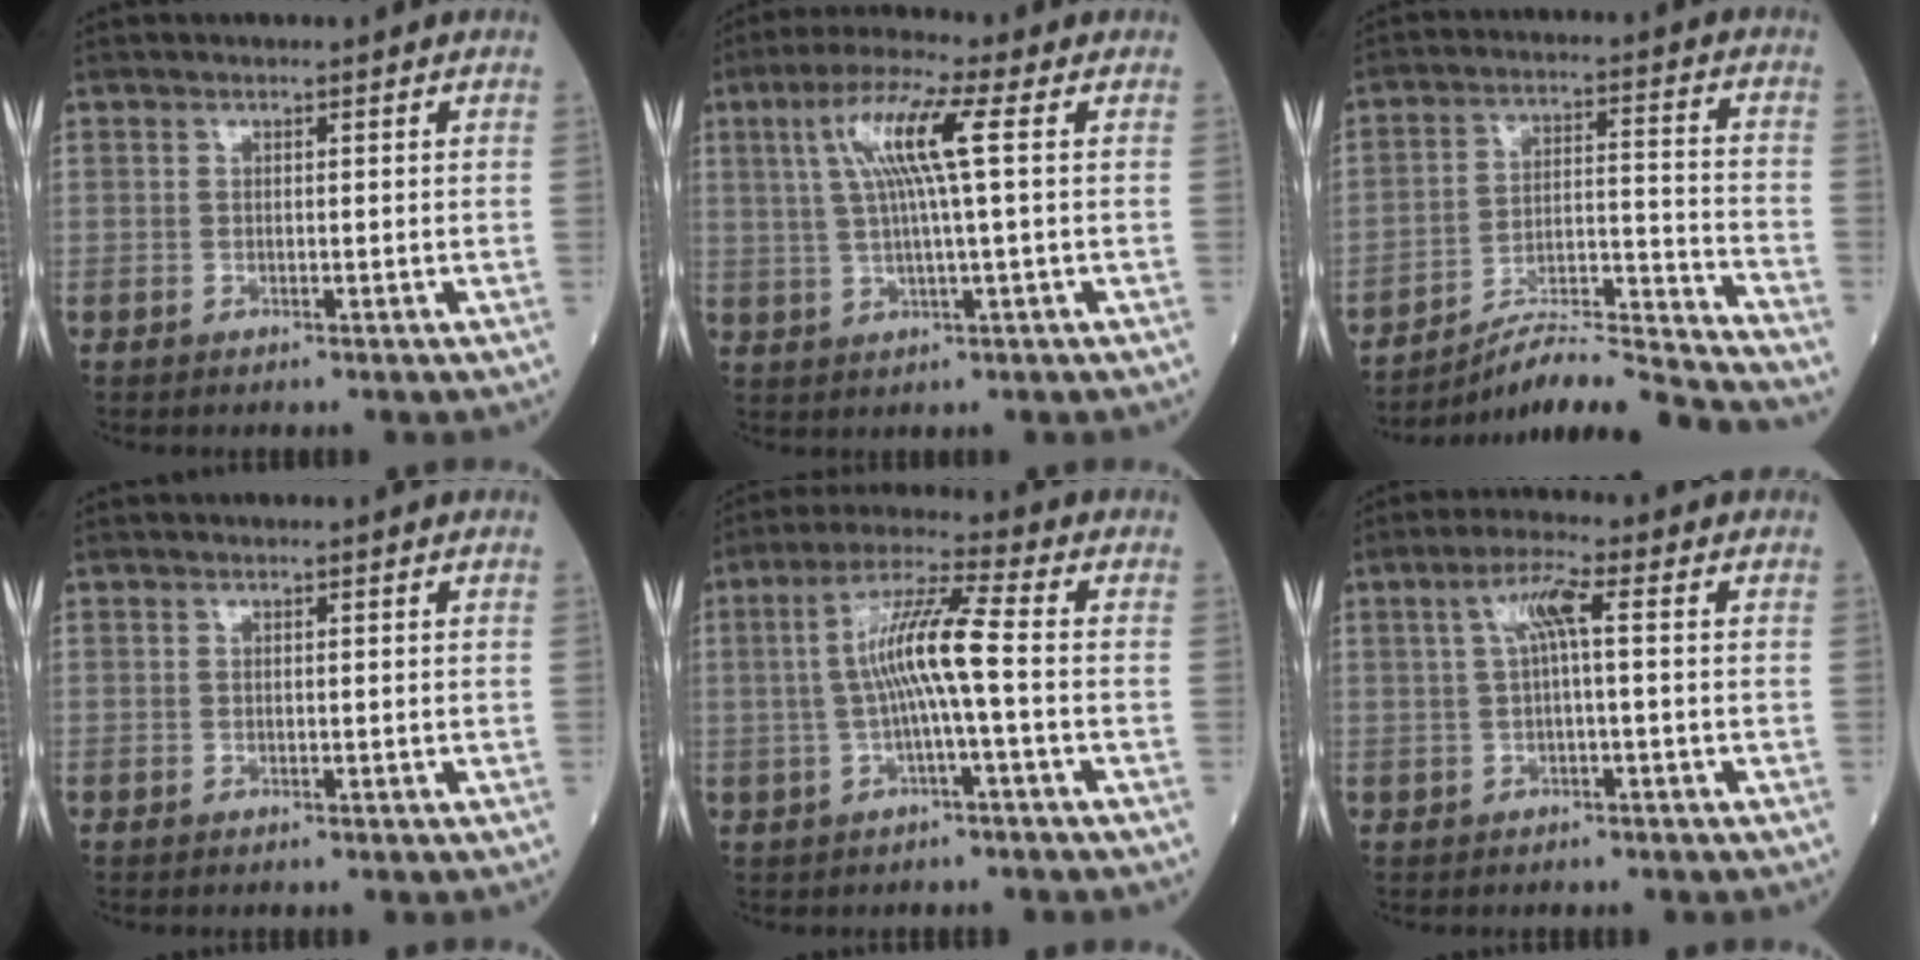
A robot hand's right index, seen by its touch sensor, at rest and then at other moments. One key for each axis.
{"total": 9.0, "fx": 2.4, "fy": -0.2, "fz": 8.6, "tx": -0.172, "ty": 0.016, "tz": 0.045}
{"total": 14.8, "fx": -14.2, "fy": -2.1, "fz": 3.9, "tx": -0.055, "ty": 0.024, "tz": -0.232}
{"total": 0.0}
{"total": 8.6, "fx": -0.5, "fy": -0.3, "fz": 8.5, "tx": -0.166, "ty": 0.016, "tz": -0.011}
{"total": 4.4, "fx": 0.7, "fy": 0.3, "fz": 4.4, "tx": -0.085, "ty": 0.017, "tz": 0.016}